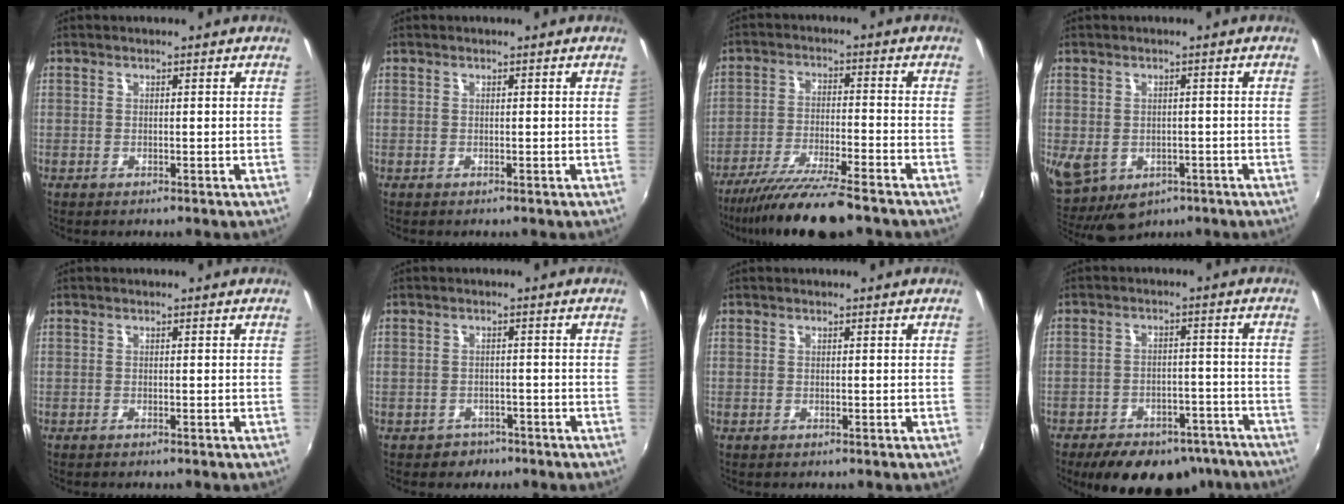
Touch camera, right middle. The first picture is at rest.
{"total": 0.0}
{"total": 13.2, "force": [-11.0, 0.9, 7.1], "torque": [-0.149, -0.029, -0.191]}
{"total": 10.5, "force": [-3.0, 7.9, 6.3], "torque": [-0.137, -0.036, -0.034]}
{"total": 0.0}
{"total": 3.5, "force": [-2.3, 2.6, 0.4], "torque": [-0.017, -0.002, -0.032]}
{"total": 0.0}
{"total": 18.0, "force": [-14.1, 8.4, 7.5], "torque": [-0.148, 0.008, -0.170]}